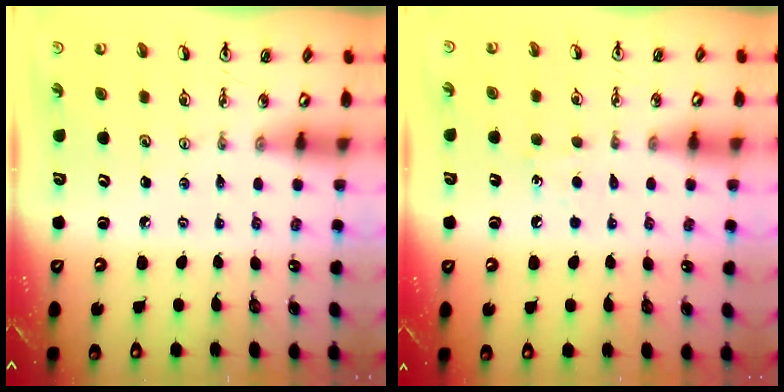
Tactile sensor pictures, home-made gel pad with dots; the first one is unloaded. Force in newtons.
{"total": 5.7, "press": 5.7, "slide": 0.8}